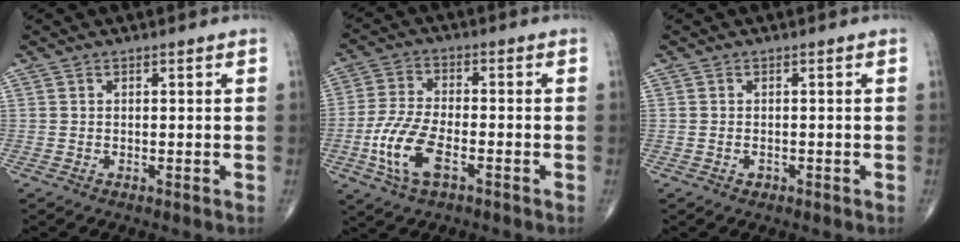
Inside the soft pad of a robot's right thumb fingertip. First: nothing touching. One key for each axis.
{"total": 10.3, "fx": -3.9, "fy": 4.7, "fz": 8.3, "tx": -0.185, "ty": 0.012, "tz": -0.075}
{"total": 0.9, "fx": -0.4, "fy": 0.6, "fz": 0.4, "tx": -0.007, "ty": 0.004, "tz": -0.004}